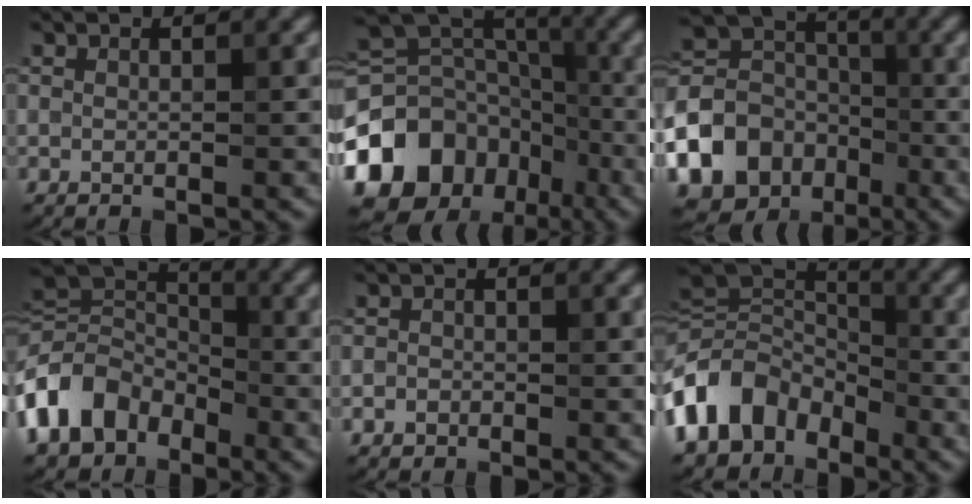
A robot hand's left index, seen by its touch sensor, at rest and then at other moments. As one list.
[{"total": 16.4, "force": [-7.6, 12.8, 6.9], "torque": [-0.159, -0.008, -0.120]}, {"total": 13.5, "force": [-5.5, 11.0, 5.5], "torque": [-0.133, -0.014, -0.112]}, {"total": 7.9, "force": [-3.9, 5.7, 3.8], "torque": [-0.077, 0.005, -0.093]}, {"total": 1.0, "force": [-0.4, 0.8, 0.2], "torque": [0.015, 0.002, -0.016]}, {"total": 8.8, "force": [-4.4, 6.1, 4.6], "torque": [-0.093, 0.006, -0.101]}]